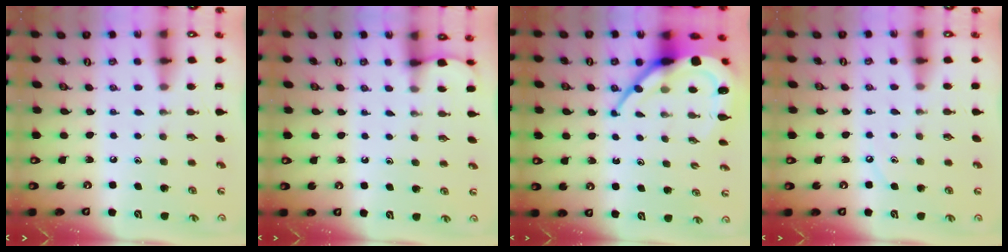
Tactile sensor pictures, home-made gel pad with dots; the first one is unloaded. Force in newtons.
{"total": 1.9, "press": 1.9, "slide": 0.2}
{"total": 13.8, "press": 13.7, "slide": 1.4}
{"total": 2.7, "press": 2.7, "slide": 0.5}